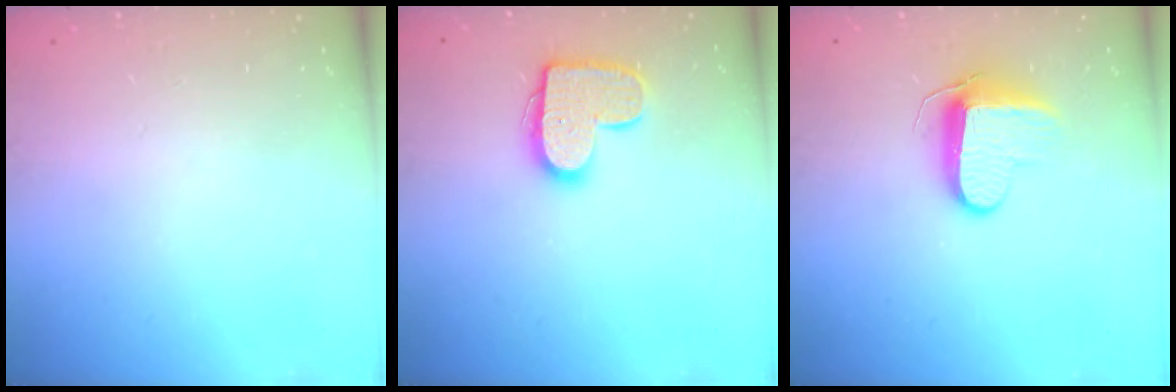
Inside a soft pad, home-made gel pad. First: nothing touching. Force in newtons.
{"total": 13.2, "press": 13.2, "slide": 0.7}
{"total": 9.8, "press": 9.7, "slide": 1.1}